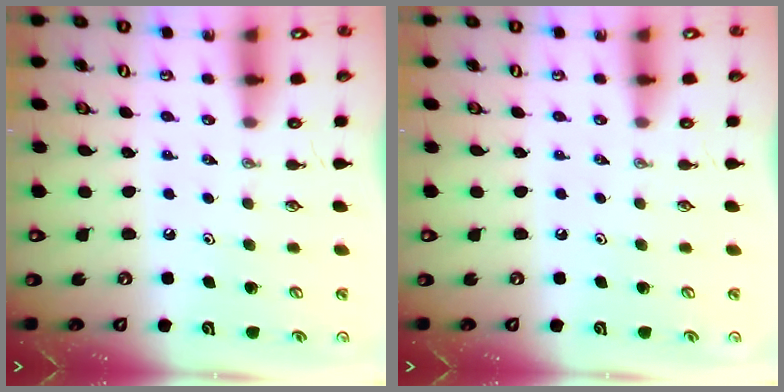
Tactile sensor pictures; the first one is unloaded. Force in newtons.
{"total": 0.0}